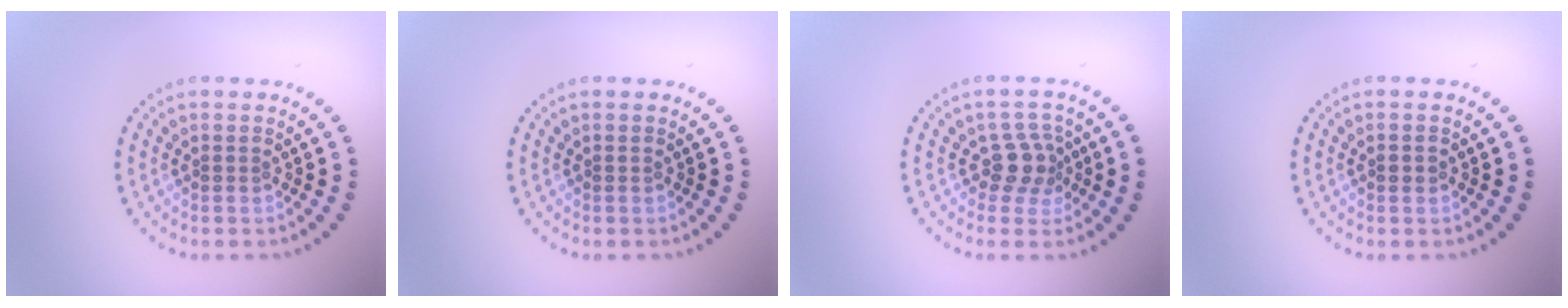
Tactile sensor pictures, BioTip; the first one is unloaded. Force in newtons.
{"total": 0.0}
{"total": 2.6, "press": 2.1, "slide": 1.6}
{"total": 1.0, "press": 0.9, "slide": 0.2}